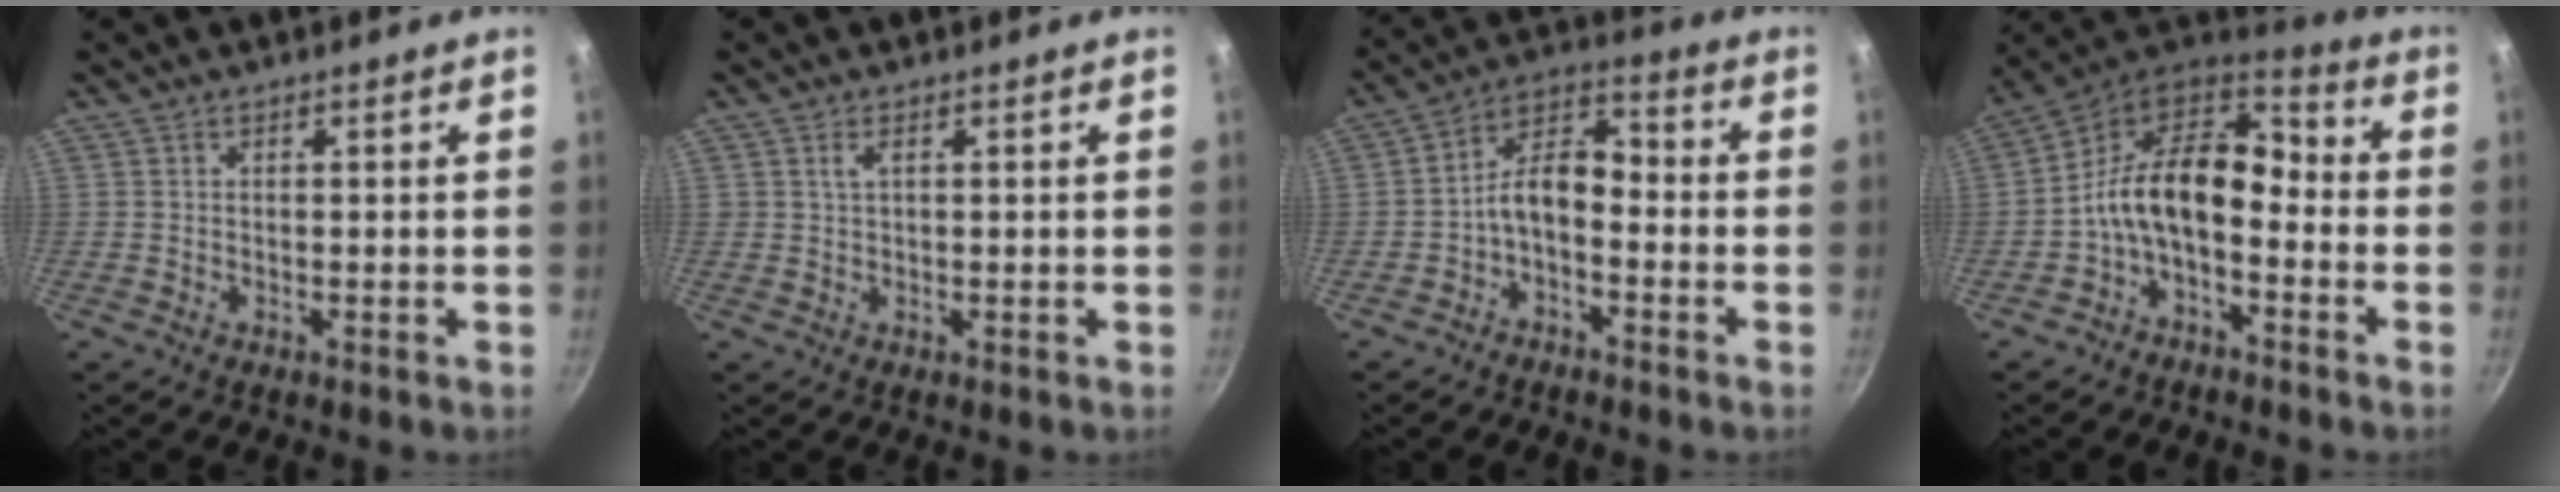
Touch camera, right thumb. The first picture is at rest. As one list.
[{"total": 1.5, "force": [0.6, 0.7, 1.2], "torque": [-0.020, 0.000, 0.012]}, {"total": 7.9, "force": [-3.0, 4.4, 5.9], "torque": [-0.099, 0.057, -0.064]}, {"total": 14.3, "force": [-3.5, 8.6, 10.9], "torque": [-0.182, 0.064, -0.084]}]